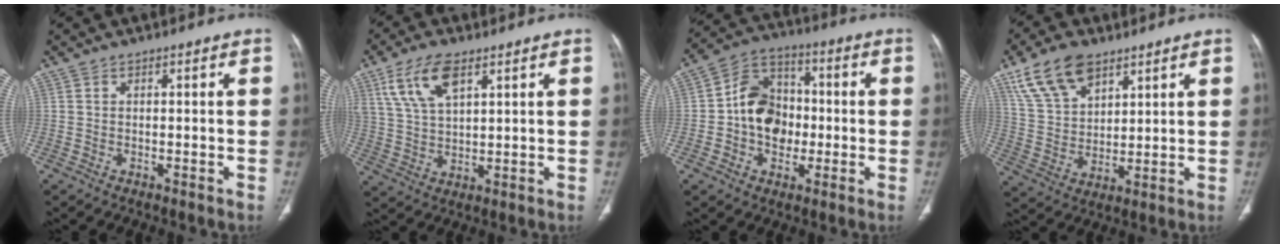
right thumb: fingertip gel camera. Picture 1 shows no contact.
{"total": 10.0, "force": [5.2, 4.6, 7.2], "torque": [-0.144, -0.013, 0.109]}
{"total": 12.2, "force": [-1.1, 9.8, 7.3], "torque": [-0.085, 0.032, -0.025]}
{"total": 12.7, "force": [7.9, 6.9, 7.2], "torque": [-0.121, -0.024, 0.158]}